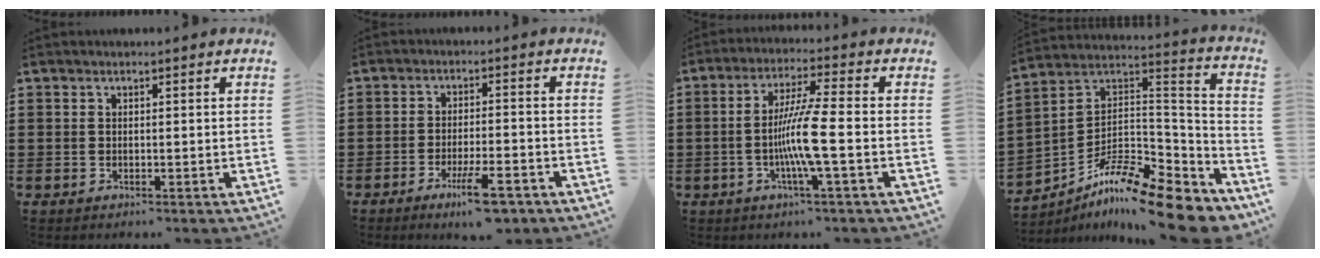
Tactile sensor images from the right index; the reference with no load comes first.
{"total": 6.8, "force": [-4.3, 1.3, 5.1], "torque": [-0.090, -0.002, -0.074]}
{"total": 8.2, "force": [-1.9, -0.1, 8.0], "torque": [-0.159, -0.017, -0.042]}
{"total": 13.3, "force": [-10.6, 2.6, 7.6], "torque": [-0.131, 0.016, -0.199]}